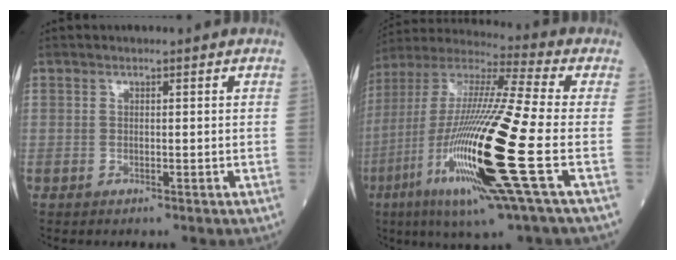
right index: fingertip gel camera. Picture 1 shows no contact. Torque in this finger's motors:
{"motor_torque": [2.14, 0.00, 1.06, 0.21]}